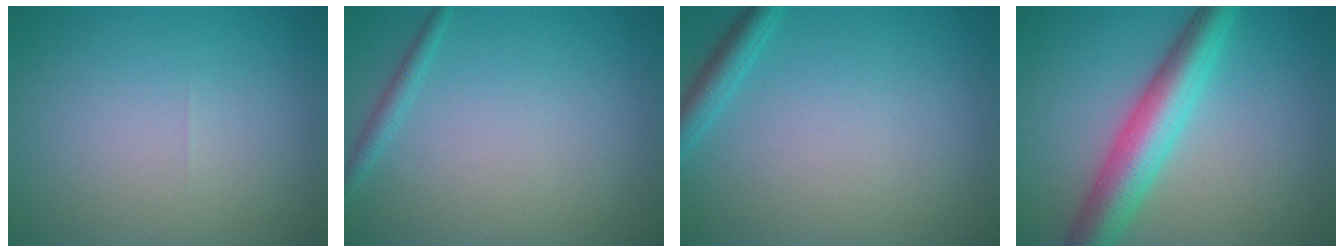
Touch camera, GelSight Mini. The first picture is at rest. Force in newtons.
{"total": 1.1, "press": 1.1, "slide": 0.0}
{"total": 2.0, "press": 2.0, "slide": 0.1}
{"total": 6.3, "press": 6.3, "slide": 0.2}